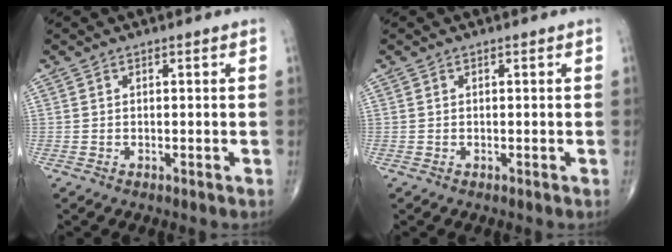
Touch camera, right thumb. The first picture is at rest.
{"total": 0.0}